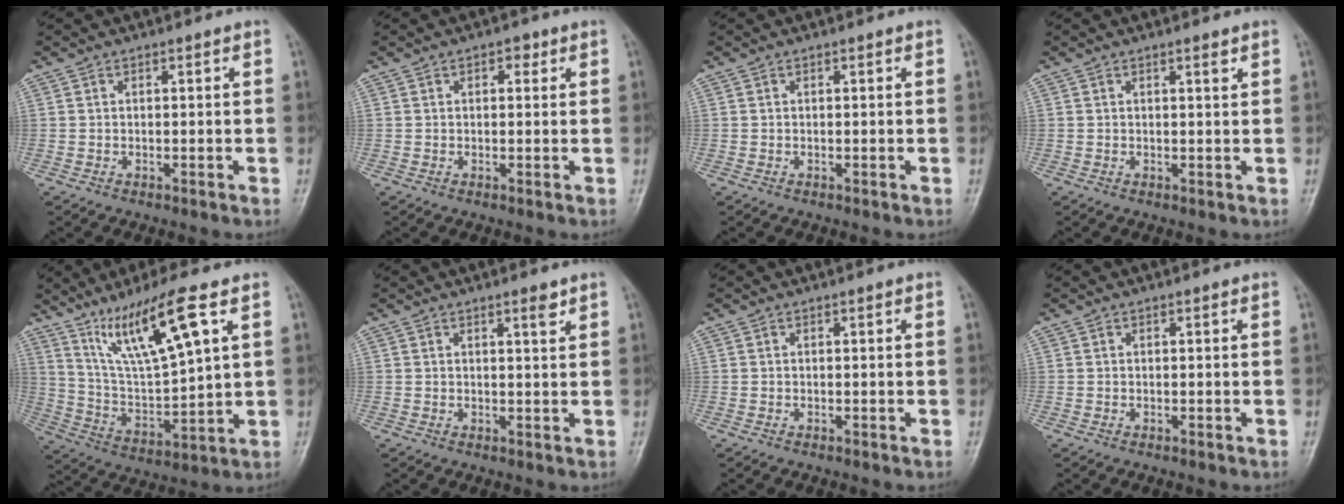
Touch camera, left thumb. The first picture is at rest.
{"total": 2.2, "force": [1.0, 1.3, 1.4], "torque": [-0.007, 0.001, 0.010]}
{"total": 0.0}
{"total": 1.1, "force": [0.8, 0.1, 0.8], "torque": [-0.011, -0.004, 0.012]}
{"total": 15.3, "force": [8.2, 2.6, 12.7], "torque": [-0.234, -0.035, 0.168]}
{"total": 2.1, "force": [1.5, 0.3, 1.5], "torque": [-0.020, -0.010, 0.023]}
{"total": 0.0}
{"total": 0.0}